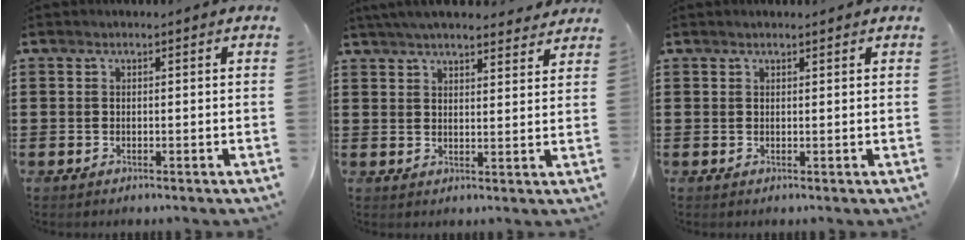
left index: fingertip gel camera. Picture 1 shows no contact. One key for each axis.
{"total": 5.1, "fx": 4.8, "fy": 0.4, "fz": 1.7, "tx": -0.046, "ty": -0.012, "tz": 0.088}
{"total": 0.7, "fx": 0.5, "fy": 0.1, "fz": 0.4, "tx": -0.009, "ty": 0.000, "tz": 0.011}